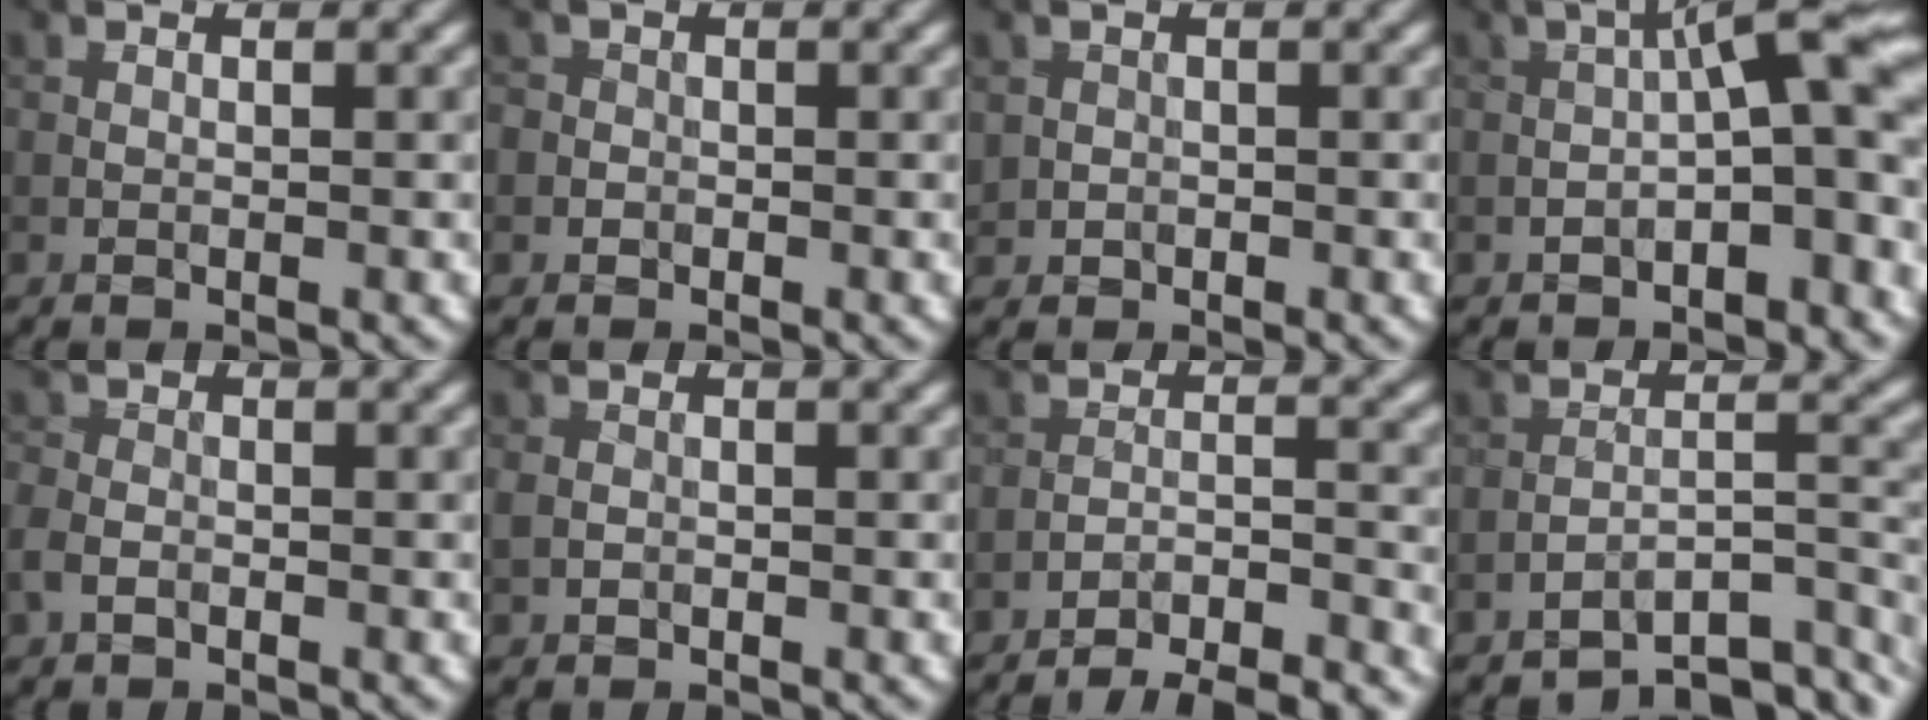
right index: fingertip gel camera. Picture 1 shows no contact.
{"total": 1.3, "force": [-0.2, 1.3, 0.2], "torque": [0.011, 0.002, -0.009]}
{"total": 0.9, "force": [0.0, 0.9, 0.0], "torque": [0.009, -0.004, 0.000]}
{"total": 6.6, "force": [-0.9, 1.5, 6.4], "torque": [-0.082, 0.024, -0.024]}
{"total": 1.8, "force": [-0.9, 1.3, 0.9], "torque": [-0.021, -0.001, -0.024]}
{"total": 1.1, "force": [-0.1, 0.9, 0.6], "torque": [-0.011, -0.001, -0.004]}
{"total": 9.3, "force": [-8.8, 1.7, 2.5], "torque": [-0.026, 0.007, -0.120]}
{"total": 6.8, "force": [-6.1, 1.3, 2.8], "torque": [-0.033, -0.001, -0.098]}